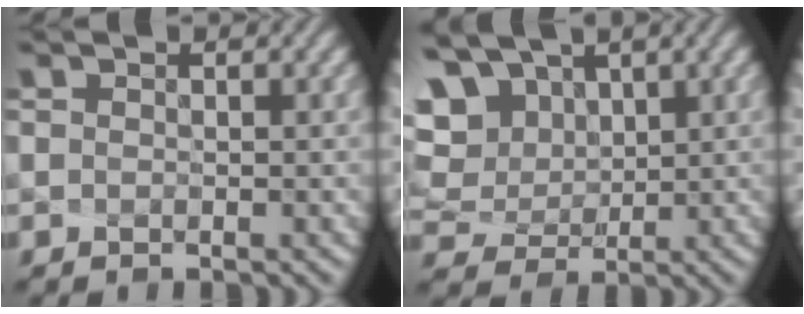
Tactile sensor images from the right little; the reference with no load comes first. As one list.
[{"total": 11.9, "force": [5.7, 8.3, 6.3], "torque": [-0.151, 0.030, 0.109]}]